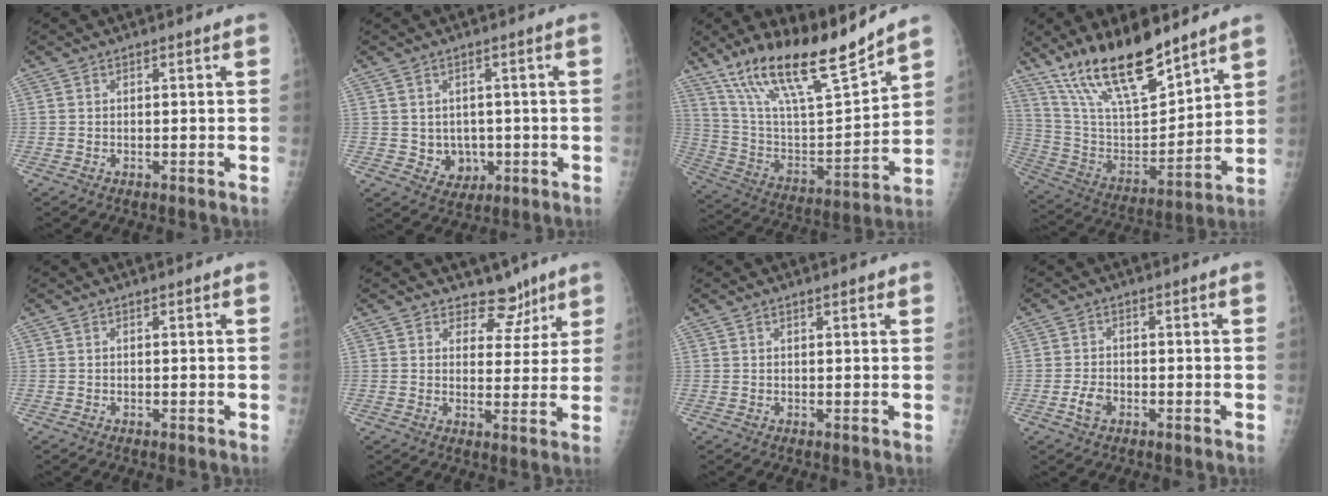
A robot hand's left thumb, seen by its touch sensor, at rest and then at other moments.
{"total": 5.0, "force": [-0.4, 4.5, 2.3], "torque": [-0.009, 0.002, 0.006]}
{"total": 21.5, "force": [16.5, 4.1, 13.1], "torque": [-0.204, -0.075, 0.304]}
{"total": 20.4, "force": [15.2, 6.1, 12.2], "torque": [-0.186, -0.075, 0.286]}
{"total": 0.0}
{"total": 5.9, "force": [4.6, 3.7, 0.8], "torque": [0.021, -0.030, 0.065]}
{"total": 1.3, "force": [1.0, 0.4, 0.8], "torque": [-0.010, -0.003, 0.013]}
{"total": 2.8, "force": [-1.2, 1.8, 1.8], "torque": [-0.035, 0.007, -0.022]}